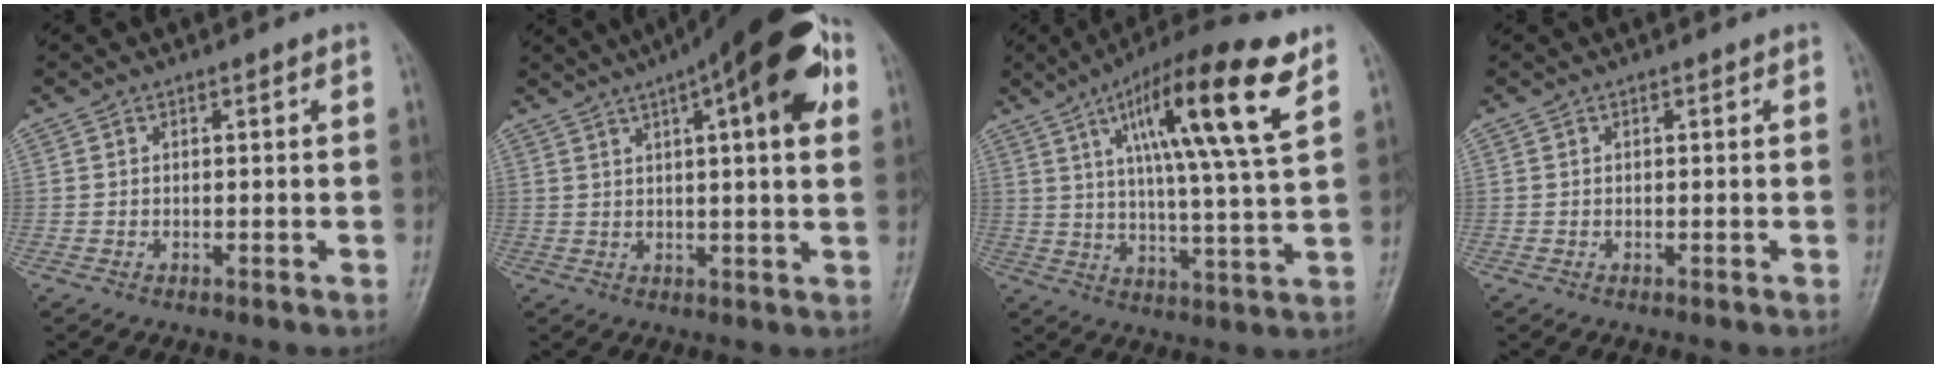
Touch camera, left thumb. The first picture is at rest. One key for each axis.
{"total": 17.9, "fx": 7.4, "fy": 4.7, "fz": 15.6, "tx": -0.212, "ty": 0.015, "tz": 0.098}
{"total": 18.9, "fx": 8.6, "fy": 2.7, "fz": 16.6, "tx": -0.264, "ty": -0.020, "tz": 0.137}
{"total": 0.0}